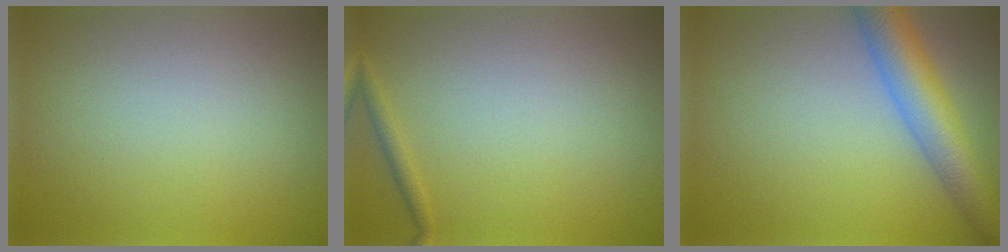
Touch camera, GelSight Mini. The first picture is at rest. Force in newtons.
{"total": 1.0, "press": 1.0, "slide": 0.0}
{"total": 6.1, "press": 6.1, "slide": 0.2}